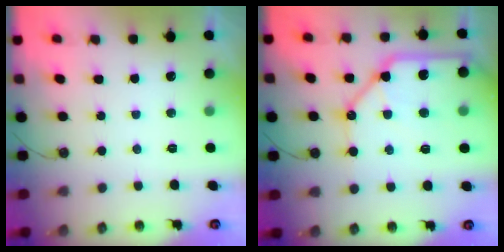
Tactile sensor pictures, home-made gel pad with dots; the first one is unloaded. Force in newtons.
{"total": 16.7, "press": 16.5, "slide": 2.6}